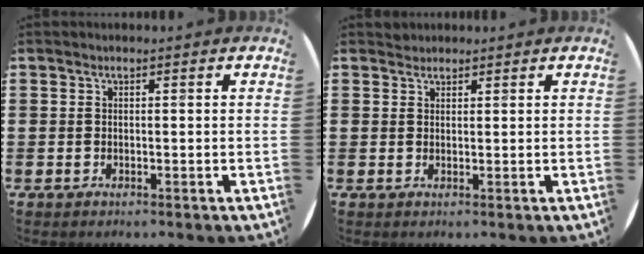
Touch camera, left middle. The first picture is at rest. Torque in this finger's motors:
{"motor_torque": [0.49, -0.49, -0.04, 0.00]}